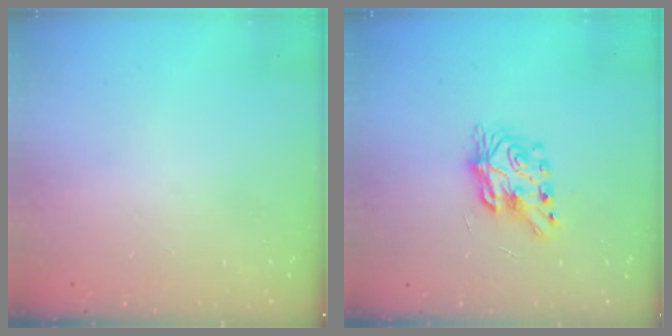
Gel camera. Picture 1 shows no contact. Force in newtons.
{"total": 7.8, "press": 7.8, "slide": 0.5}